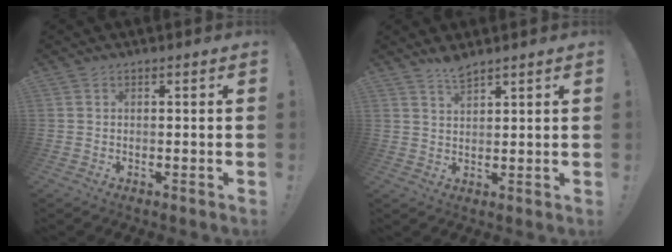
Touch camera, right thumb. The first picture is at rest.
{"total": 4.0, "force": [3.6, 0.7, 1.6], "torque": [-0.021, -0.025, 0.062]}